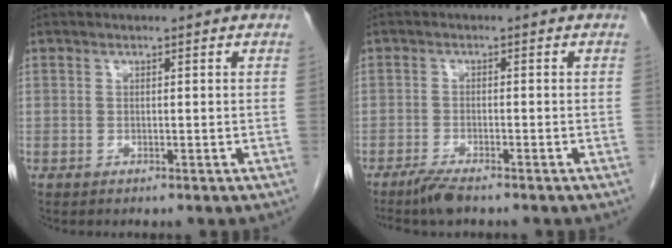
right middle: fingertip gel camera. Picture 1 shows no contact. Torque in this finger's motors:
{"motor_torque": [0.46, -0.32, 0.05, 0.02]}